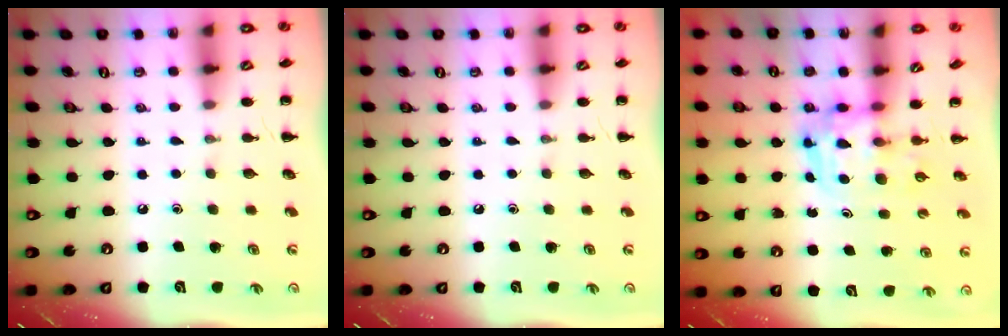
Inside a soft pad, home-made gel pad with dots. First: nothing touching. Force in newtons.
{"total": 0.0}
{"total": 3.4, "press": 3.4, "slide": 0.6}